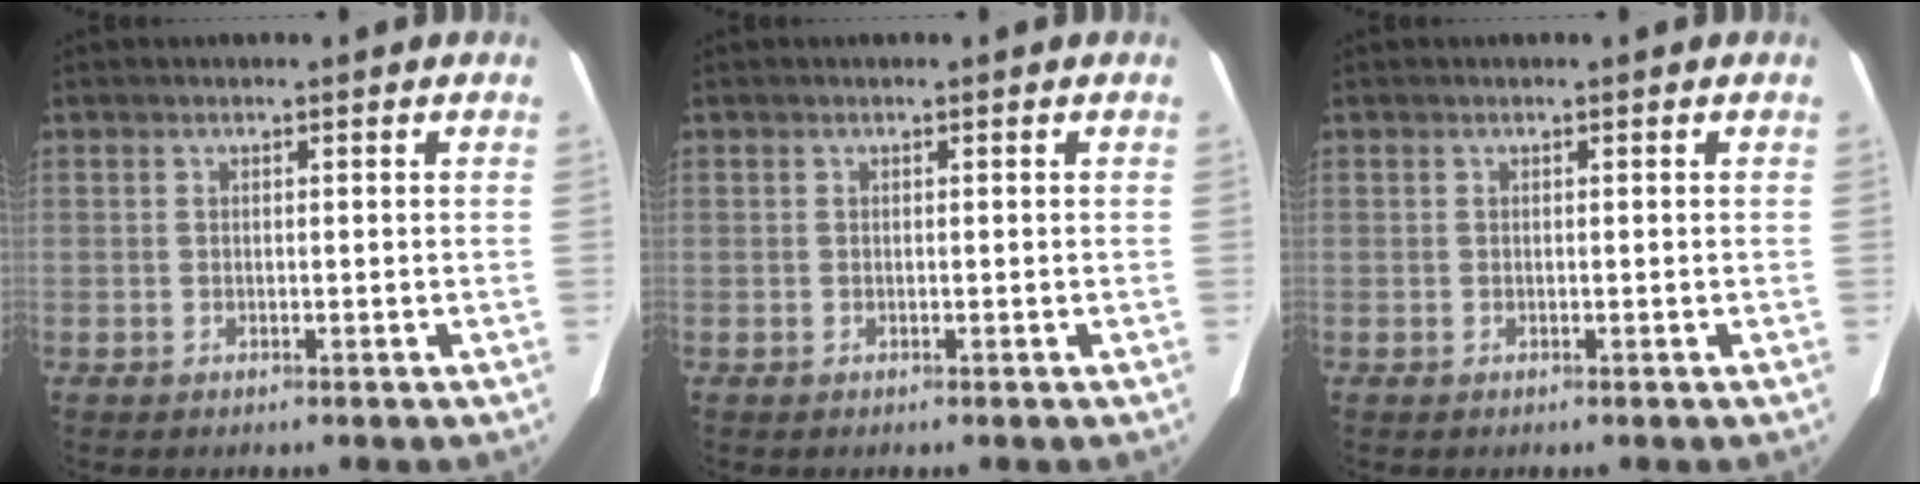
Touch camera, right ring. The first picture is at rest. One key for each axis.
{"total": 0.0}
{"total": 0.0}